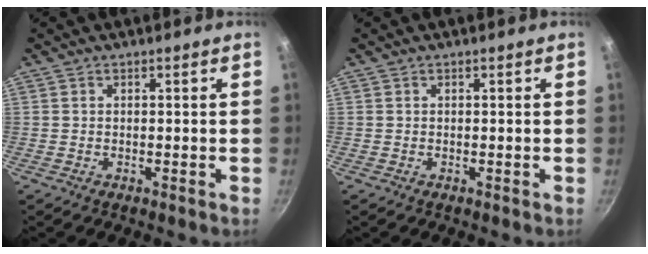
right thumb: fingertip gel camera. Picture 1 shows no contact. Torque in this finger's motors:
{"motor_torque": [0.00, 0.00, 0.00, 0.00, 0.00]}